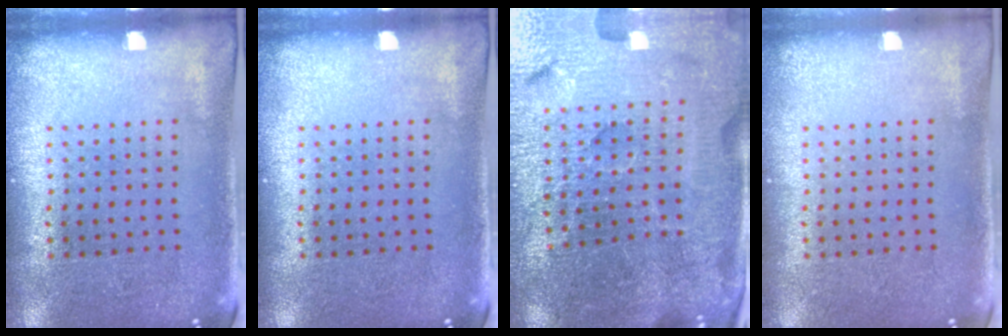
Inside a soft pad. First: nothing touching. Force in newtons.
{"total": 0.0}
{"total": 5.0, "press": 4.8, "slide": 1.5}
{"total": 0.0}